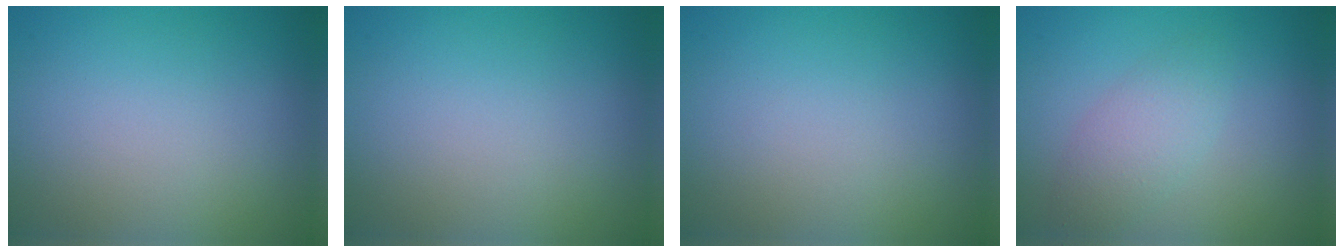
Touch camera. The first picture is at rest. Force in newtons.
{"total": 0.0}
{"total": 0.0}
{"total": 2.7, "press": 2.7, "slide": 0.1}